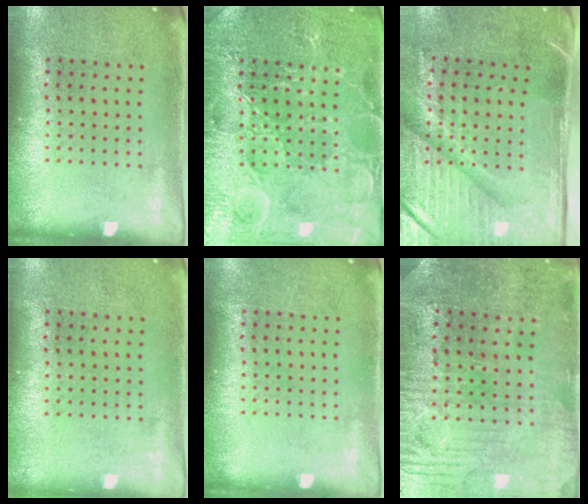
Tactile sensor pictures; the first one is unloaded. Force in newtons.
{"total": 4.5, "press": 4.4, "slide": 0.9}
{"total": 4.7, "press": 3.9, "slide": 2.6}
{"total": 0.0}
{"total": 0.0}
{"total": 1.5, "press": 1.3, "slide": 0.6}